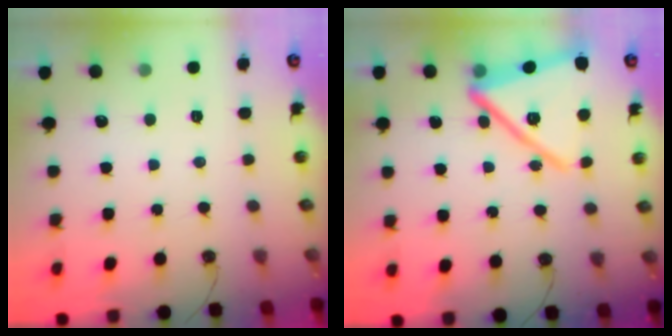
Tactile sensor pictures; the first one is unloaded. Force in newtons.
{"total": 20.6, "press": 20.5, "slide": 1.5}